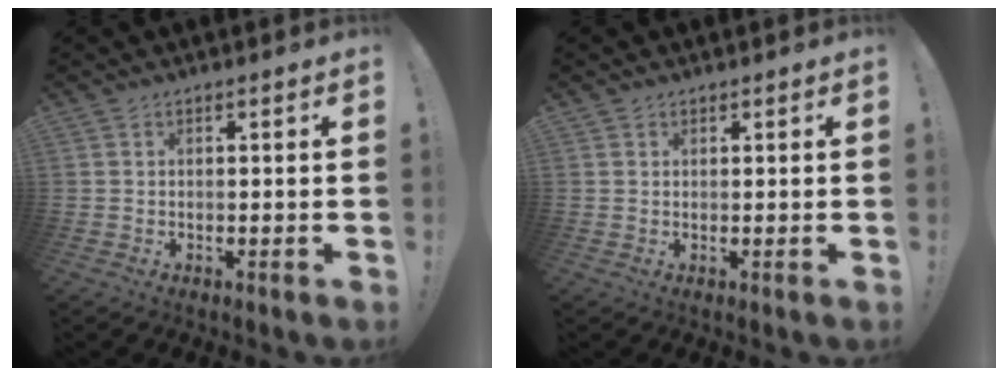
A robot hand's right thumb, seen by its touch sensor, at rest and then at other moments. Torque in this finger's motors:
{"motor_torque": [-0.03, -0.12, -0.16, -0.08, 0.08]}